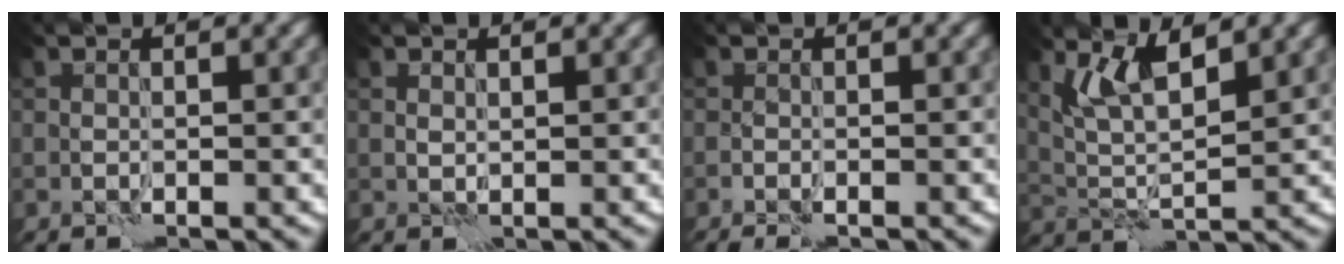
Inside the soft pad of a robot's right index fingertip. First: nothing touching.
{"total": 0.6, "force": [0.5, 0.2, 0.0], "torque": [-0.002, -0.001, 0.011]}
{"total": 1.7, "force": [-1.3, 0.2, 1.0], "torque": [-0.029, 0.002, -0.023]}
{"total": 4.2, "force": [2.6, 1.1, 3.1], "torque": [-0.070, -0.009, 0.054]}